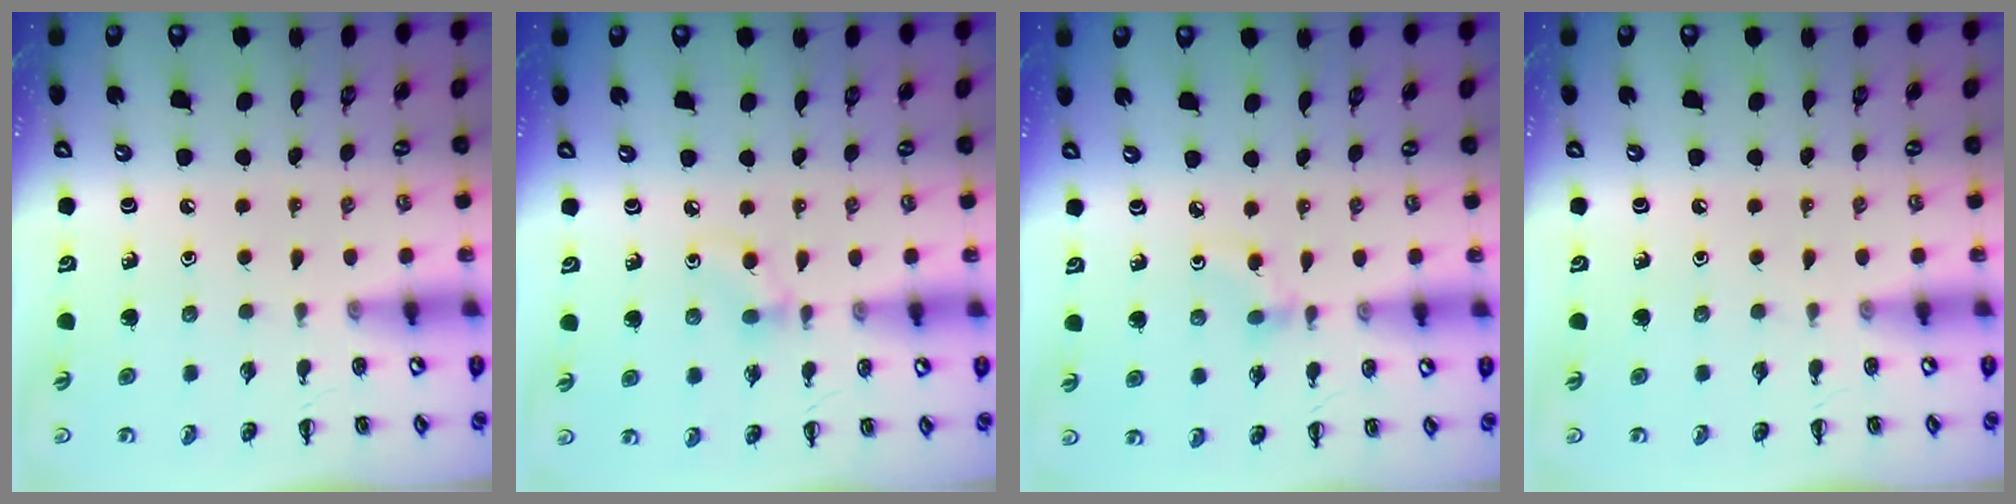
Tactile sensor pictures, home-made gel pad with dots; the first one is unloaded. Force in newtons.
{"total": 5.0, "press": 4.7, "slide": 1.7}
{"total": 2.6, "press": 2.4, "slide": 1.1}
{"total": 0.0}